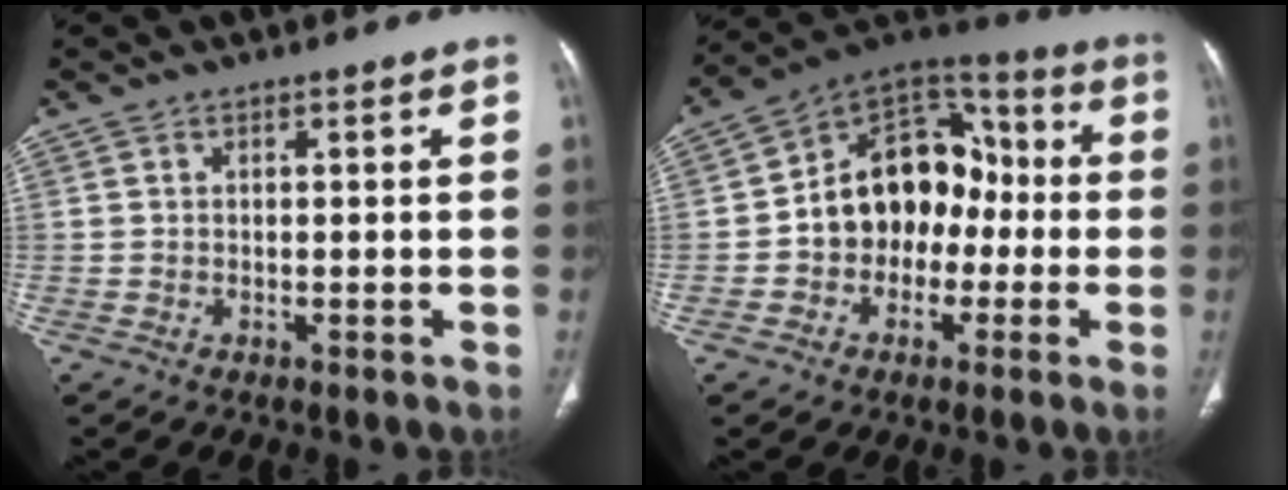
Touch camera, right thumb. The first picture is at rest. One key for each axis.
{"total": 16.1, "fx": -2.2, "fy": 12.3, "fz": 10.1, "tx": -0.107, "ty": 0.051, "tz": -0.046}